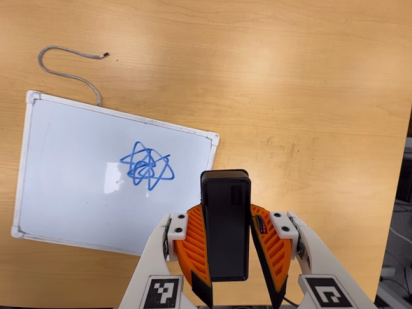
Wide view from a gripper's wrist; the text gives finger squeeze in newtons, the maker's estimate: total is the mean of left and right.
{"total": 6.5, "left": 6.5, "right": 6.6}